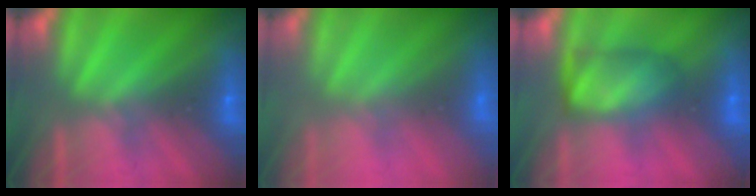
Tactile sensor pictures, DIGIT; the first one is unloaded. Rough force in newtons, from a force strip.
{"total": 2.9}
{"total": 4.5}